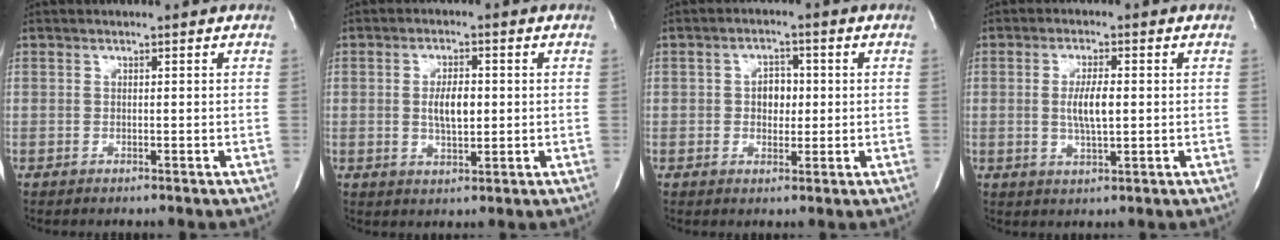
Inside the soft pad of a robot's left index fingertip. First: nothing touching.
{"total": 4.9, "force": [0.1, 1.9, 4.5], "torque": [-0.081, 0.000, 0.004]}
{"total": 3.8, "force": [0.1, 2.6, 2.7], "torque": [-0.038, 0.008, 0.002]}
{"total": 5.0, "force": [0.0, 1.0, 4.9], "torque": [-0.095, -0.003, -0.001]}